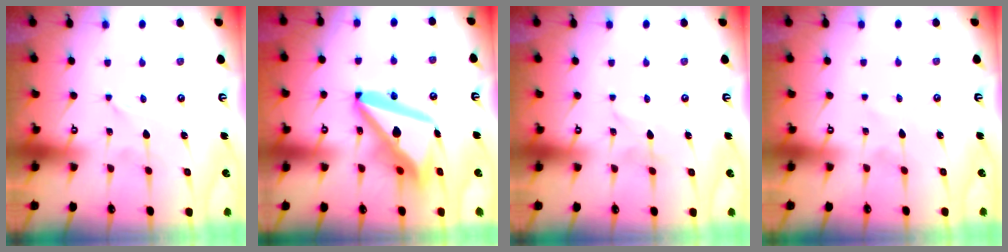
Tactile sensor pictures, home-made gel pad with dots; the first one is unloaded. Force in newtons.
{"total": 17.5, "press": 17.4, "slide": 2.0}
{"total": 2.0, "press": 1.9, "slide": 0.2}
{"total": 1.1, "press": 1.1, "slide": 0.2}